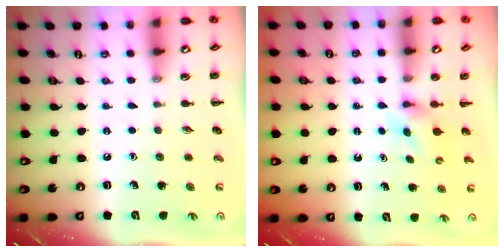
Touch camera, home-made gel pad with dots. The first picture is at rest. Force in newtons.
{"total": 3.2, "press": 2.9, "slide": 1.4}